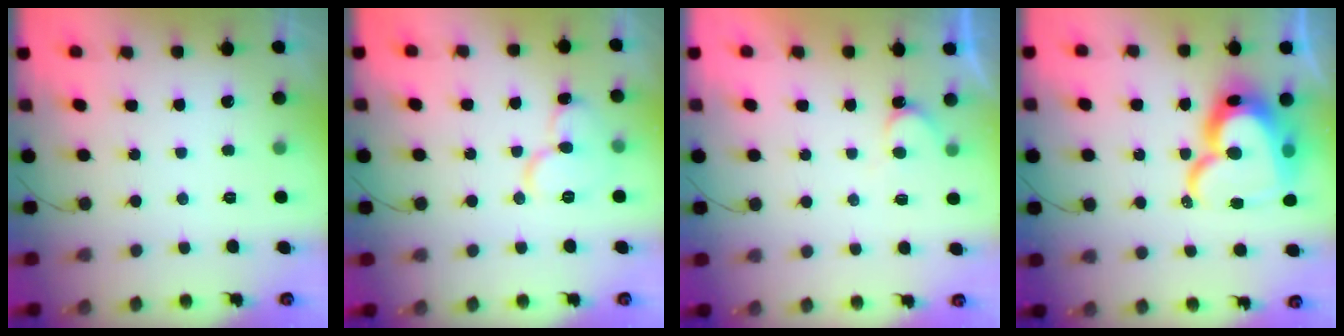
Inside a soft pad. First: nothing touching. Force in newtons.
{"total": 9.8, "press": 9.7, "slide": 1.1}
{"total": 4.9, "press": 4.9, "slide": 0.4}
{"total": 23.0, "press": 23.0, "slide": 1.9}